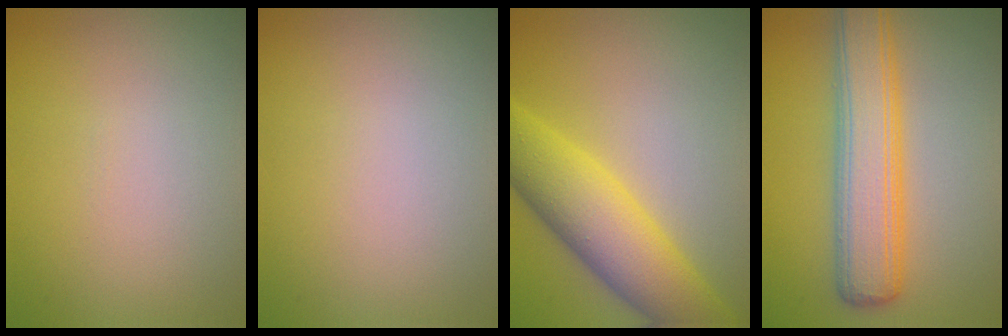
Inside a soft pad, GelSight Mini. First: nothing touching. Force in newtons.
{"total": 0.0}
{"total": 7.4, "press": 7.4, "slide": 0.3}
{"total": 6.8, "press": 6.8, "slide": 0.2}